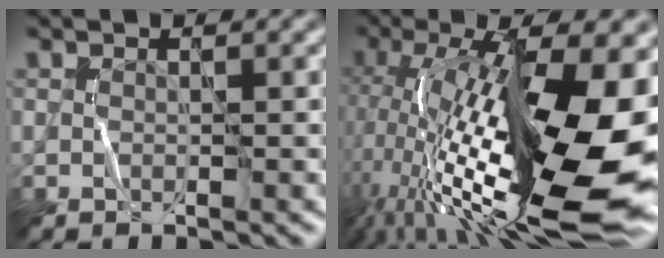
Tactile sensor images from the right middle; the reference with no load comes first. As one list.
[{"total": 17.4, "force": [-1.3, 6.6, 16.0], "torque": [-0.275, 0.009, -0.020]}]